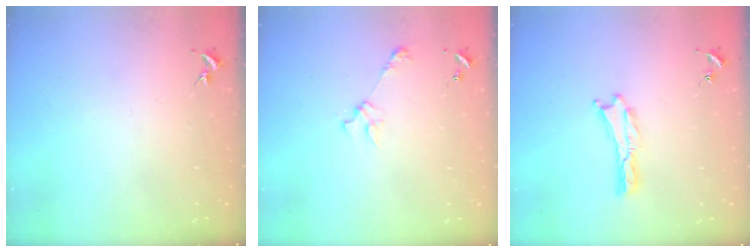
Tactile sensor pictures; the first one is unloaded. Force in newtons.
{"total": 2.4, "press": 2.4, "slide": 0.3}
{"total": 0.0}